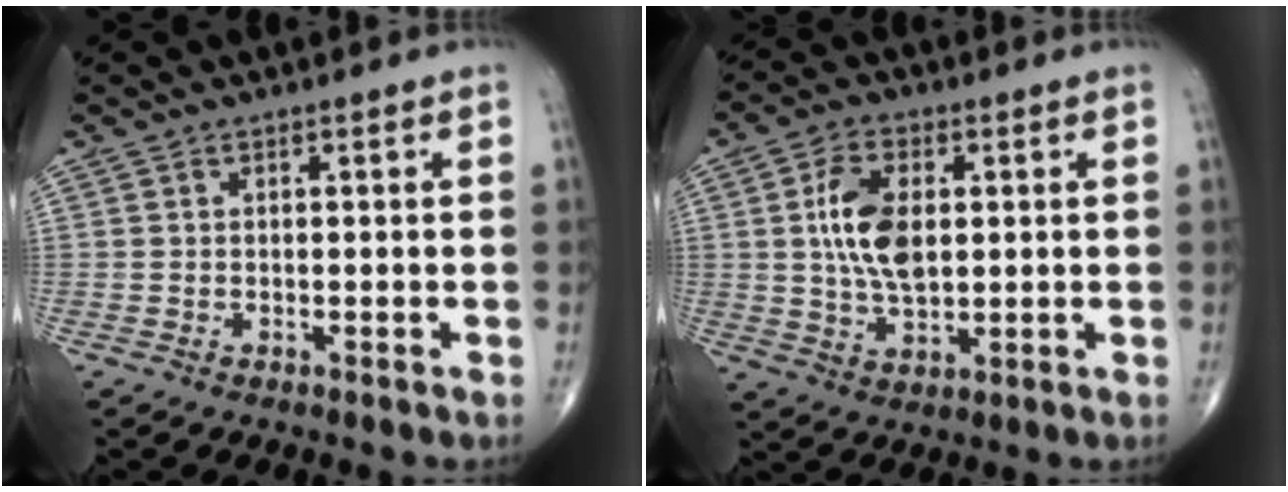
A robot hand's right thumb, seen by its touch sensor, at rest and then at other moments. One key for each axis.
{"total": 10.3, "fx": 1.5, "fy": 5.7, "fz": 8.4, "tx": -0.153, "ty": -0.004, "tz": 0.033}